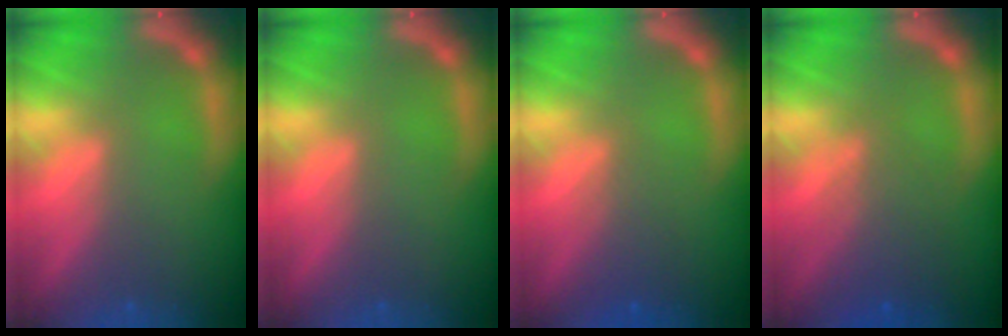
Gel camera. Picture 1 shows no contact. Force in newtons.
{"total": 0.0}
{"total": 2.5}
{"total": 4.1}